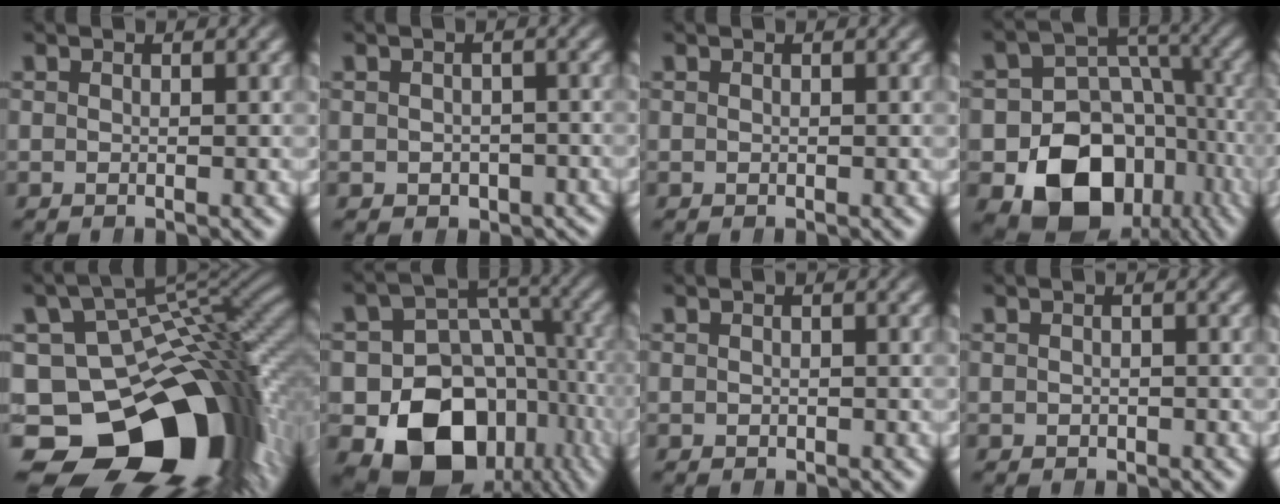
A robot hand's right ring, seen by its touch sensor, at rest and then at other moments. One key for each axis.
{"total": 3.4, "fx": -2.2, "fy": 2.4, "fz": 0.8, "tx": 0.000, "ty": -0.021, "tz": -0.021}
{"total": 0.0}
{"total": 17.3, "fx": -5.5, "fy": 13.2, "fz": 9.8, "tx": -0.173, "ty": -0.068, "tz": -0.063}
{"total": 30.2, "fx": -9.0, "fy": 19.6, "fz": 21.0, "tx": -0.335, "ty": -0.088, "tz": -0.107}
{"total": 19.2, "fx": -5.7, "fy": 14.6, "fz": 11.1, "tx": -0.200, "ty": -0.076, "tz": -0.065}
{"total": 0.5, "fx": -0.2, "fy": 0.5, "fz": 0.0, "tx": -0.002, "ty": -0.005, "tz": 0.002}
{"total": 0.8, "fx": -0.4, "fy": 0.7, "fz": 0.0, "tx": 0.000, "ty": -0.007, "tz": 0.001}